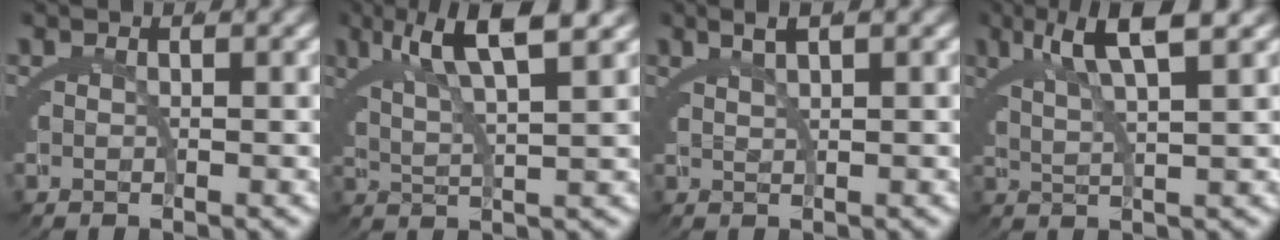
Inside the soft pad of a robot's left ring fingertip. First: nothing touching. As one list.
[{"total": 6.6, "force": [3.9, 1.1, 5.3], "torque": [-0.094, 0.004, 0.067]}, {"total": 2.7, "force": [2.2, 0.0, 1.6], "torque": [-0.020, 0.007, 0.042]}, {"total": 6.0, "force": [3.7, 0.5, 4.7], "torque": [-0.082, 0.007, 0.066]}]